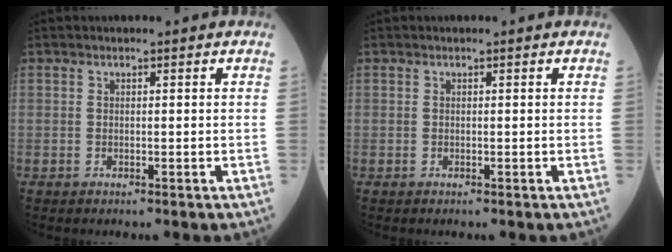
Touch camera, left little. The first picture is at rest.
{"total": 0.0}